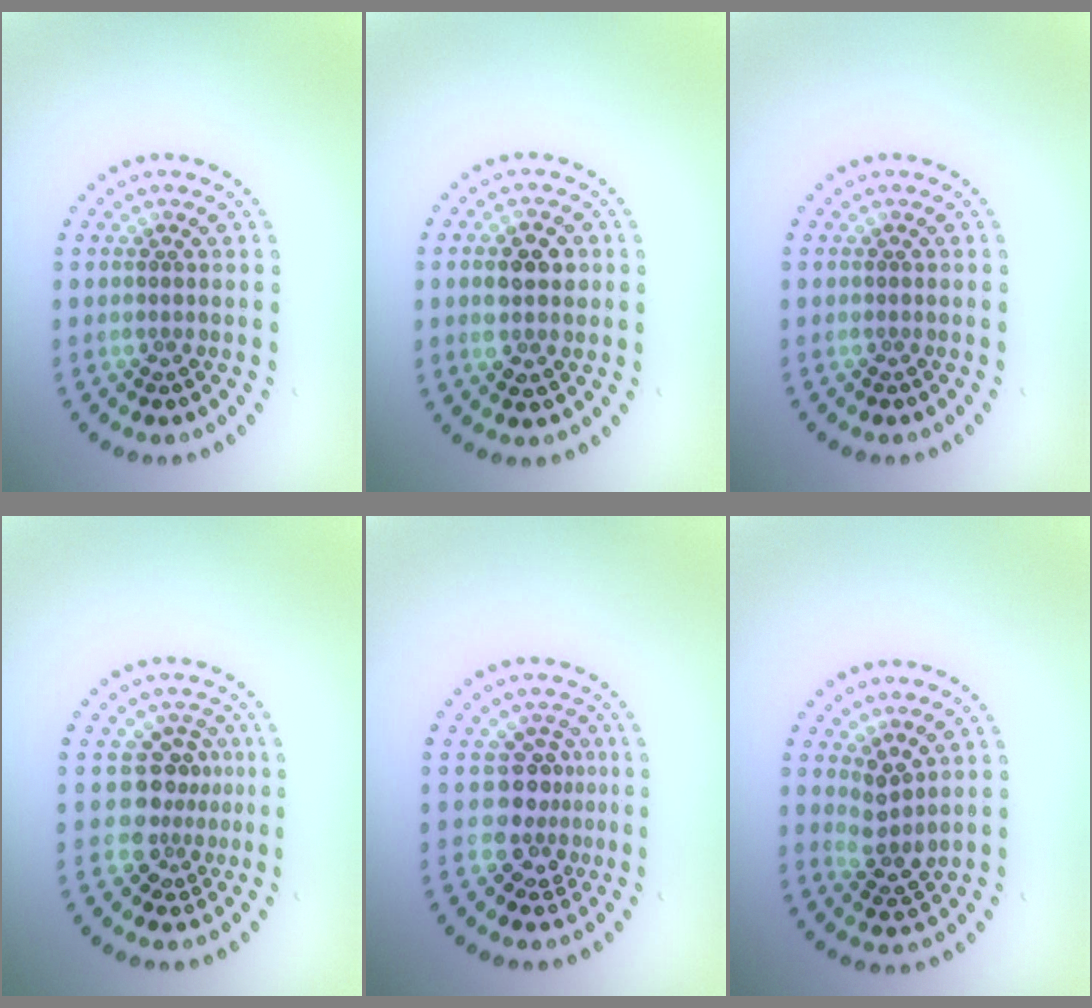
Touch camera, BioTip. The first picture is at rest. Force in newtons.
{"total": 3.8, "press": 3.8, "slide": 0.3}
{"total": 0.0}
{"total": 3.4, "press": 2.4, "slide": 2.5}
{"total": 3.1, "press": 2.2, "slide": 2.2}
{"total": 2.5, "press": 2.0, "slide": 1.6}